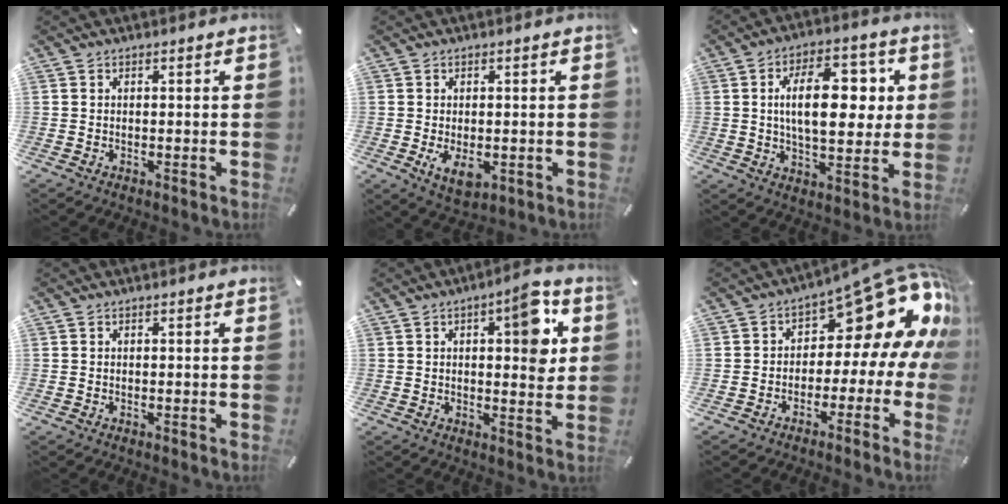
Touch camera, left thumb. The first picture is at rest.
{"total": 5.2, "force": [-1.1, 3.2, 4.0], "torque": [-0.078, -0.010, -0.024]}
{"total": 16.6, "force": [3.0, 8.8, 13.7], "torque": [-0.217, 0.003, 0.042]}
{"total": 0.0}
{"total": 10.8, "force": [3.8, 4.2, 9.2], "torque": [-0.110, -0.018, 0.056]}
{"total": 16.7, "force": [8.4, 8.5, 11.7], "torque": [-0.146, -0.069, 0.134]}